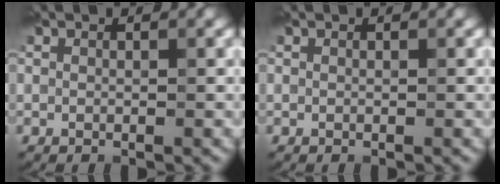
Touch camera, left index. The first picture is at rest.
{"total": 0.0}